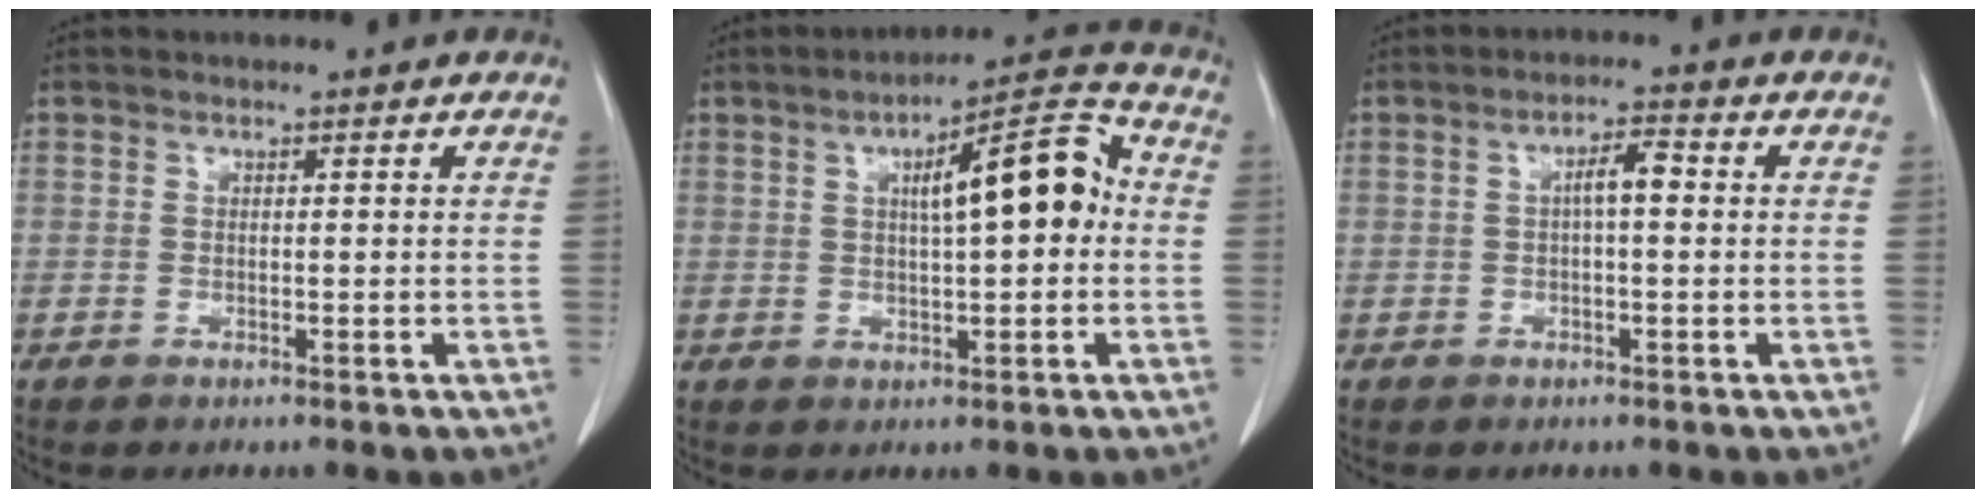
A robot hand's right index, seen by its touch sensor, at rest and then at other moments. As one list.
[{"total": 11.1, "force": [1.4, 2.6, 10.7], "torque": [-0.157, 0.034, 0.019]}, {"total": 3.5, "force": [0.3, 0.8, 3.4], "torque": [-0.057, 0.009, 0.002]}]